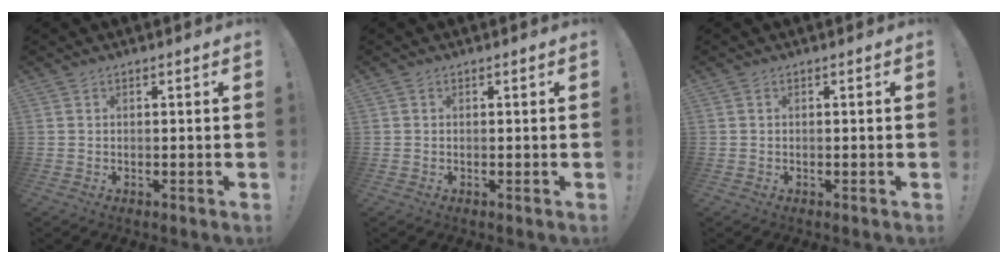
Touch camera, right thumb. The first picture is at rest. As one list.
[{"total": 0.0}, {"total": 0.0}]